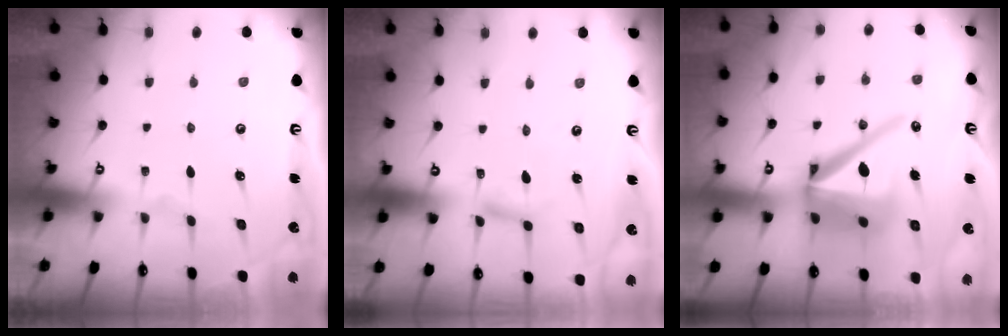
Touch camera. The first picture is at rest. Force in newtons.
{"total": 2.8, "press": 2.7, "slide": 0.3}
{"total": 18.0, "press": 17.9, "slide": 2.3}